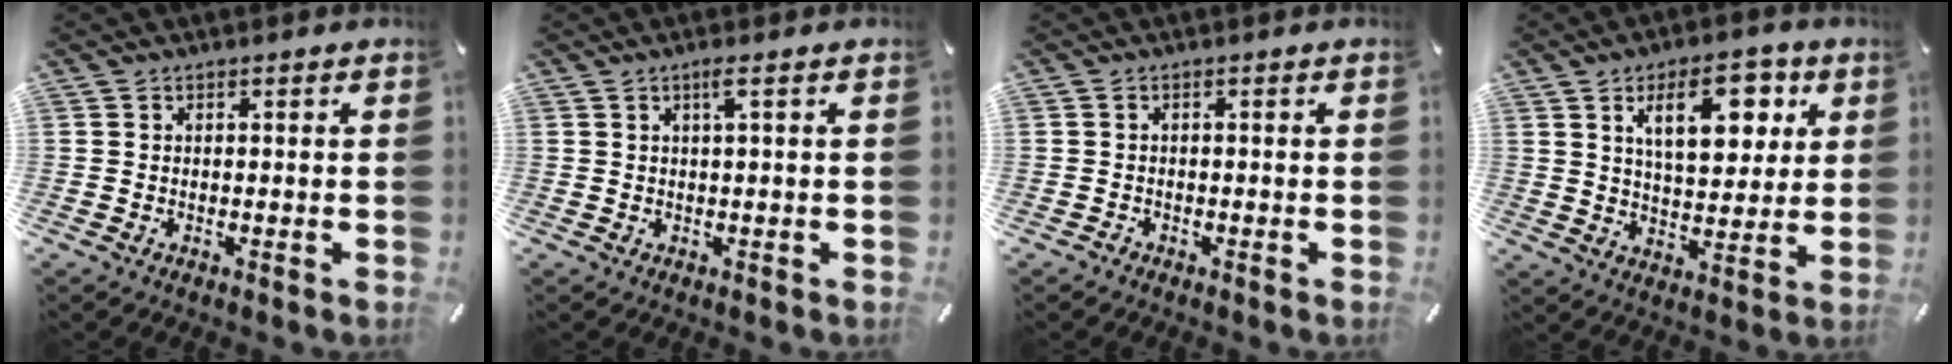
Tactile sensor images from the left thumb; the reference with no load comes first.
{"total": 2.4, "force": [0.8, 0.1, 2.3], "torque": [-0.045, -0.001, 0.012]}
{"total": 0.9, "force": [-0.7, 0.6, 0.3], "torque": [-0.007, 0.003, -0.015]}
{"total": 14.1, "force": [6.2, 7.3, 10.3], "torque": [-0.145, -0.013, 0.102]}